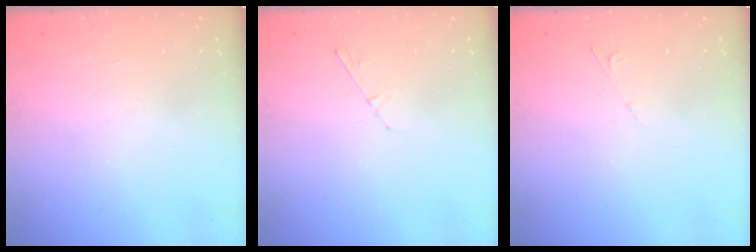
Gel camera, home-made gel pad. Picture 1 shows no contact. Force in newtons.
{"total": 2.8, "press": 2.8, "slide": 0.4}
{"total": 2.9, "press": 2.8, "slide": 0.4}